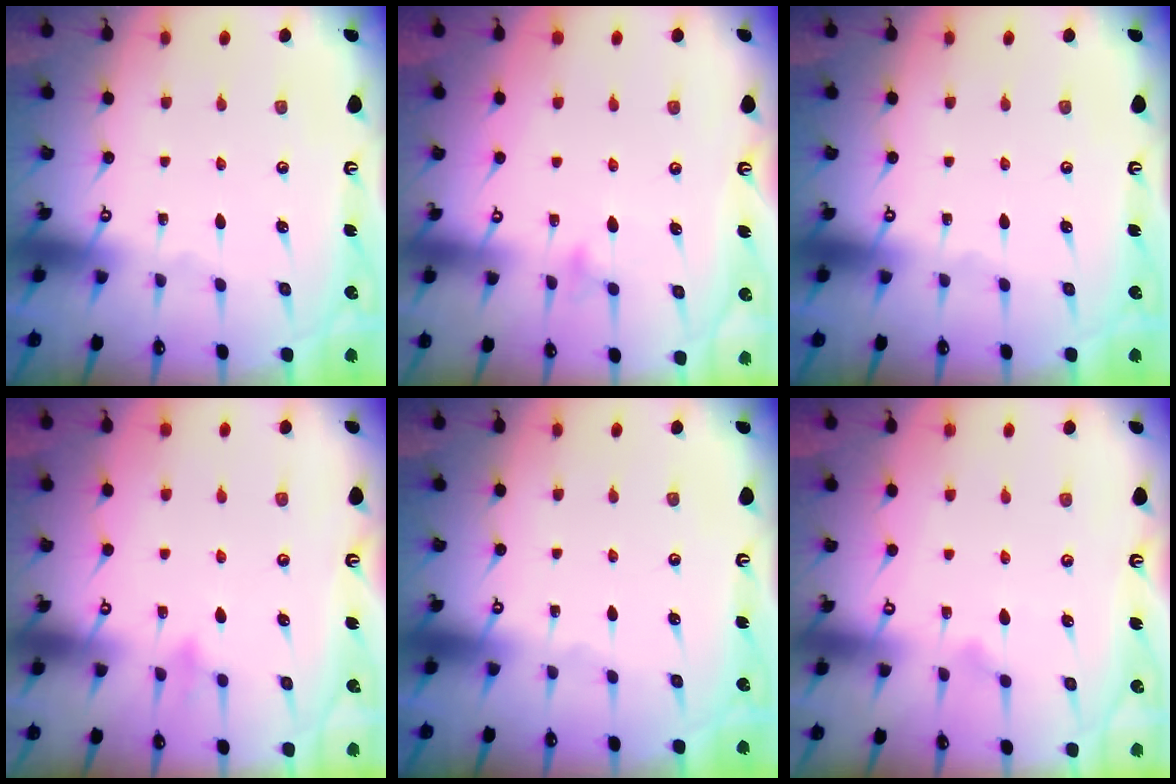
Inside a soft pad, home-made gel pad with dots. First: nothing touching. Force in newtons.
{"total": 7.4, "press": 7.4, "slide": 0.4}
{"total": 0.0}
{"total": 7.9, "press": 7.8, "slide": 1.4}
{"total": 0.0}
{"total": 8.5, "press": 8.4, "slide": 0.5}